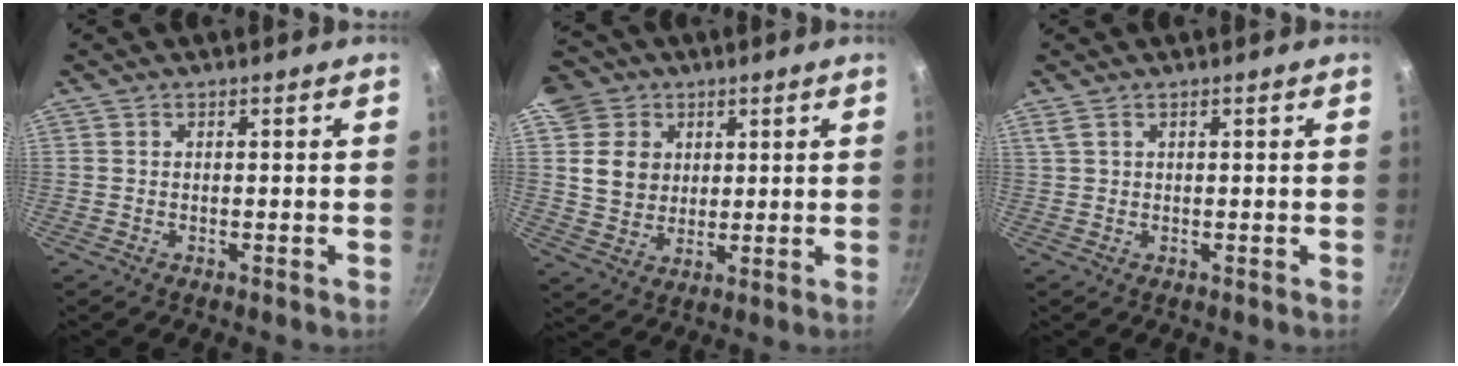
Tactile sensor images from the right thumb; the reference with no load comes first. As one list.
[{"total": 11.1, "force": [3.6, 9.7, 4.1], "torque": [-0.042, -0.005, 0.067]}, {"total": 1.4, "force": [0.9, 0.6, 0.8], "torque": [-0.018, 0.003, 0.022]}]